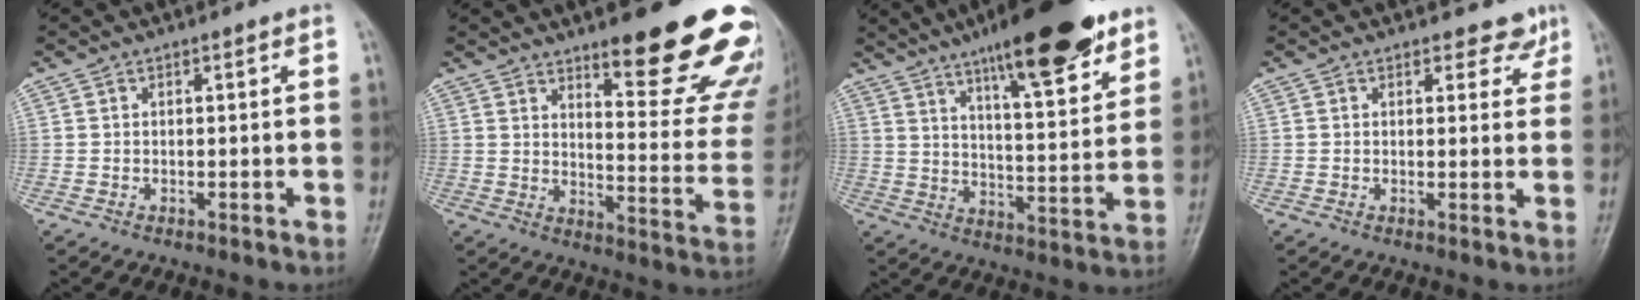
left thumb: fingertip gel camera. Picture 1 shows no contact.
{"total": 21.7, "force": [14.3, 5.4, 15.5], "torque": [-0.160, -0.096, 0.191]}
{"total": 20.7, "force": [13.8, 5.1, 14.6], "torque": [-0.192, -0.058, 0.213]}
{"total": 3.5, "force": [2.8, 2.0, 0.7], "torque": [0.018, -0.018, 0.025]}